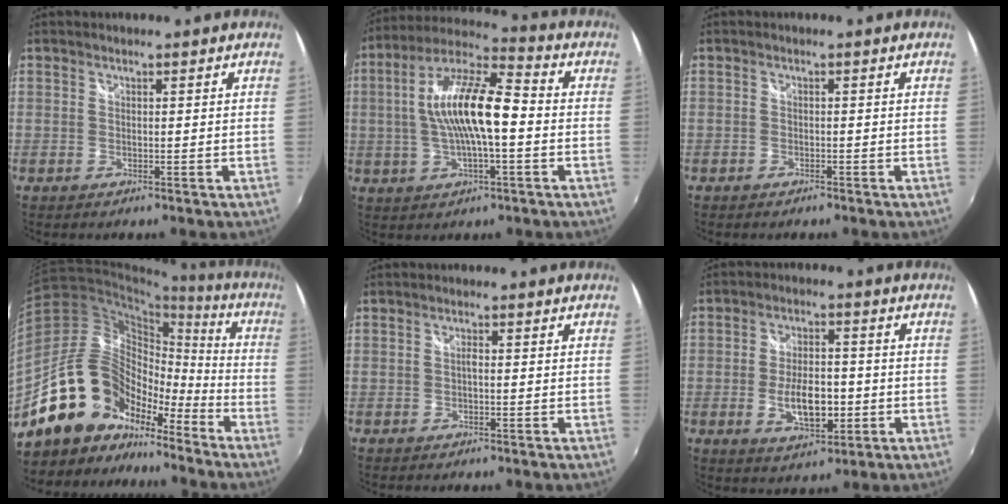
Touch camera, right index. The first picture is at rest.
{"total": 15.1, "force": [-0.5, 4.3, 14.5], "torque": [-0.275, 0.018, -0.016]}
{"total": 1.1, "force": [-0.9, 0.5, 0.2], "torque": [-0.007, -0.001, -0.015]}
{"total": 18.7, "force": [-13.3, 10.7, 7.7], "torque": [-0.151, 0.024, -0.229]}
{"total": 0.7, "force": [-0.2, 0.2, 0.6], "torque": [-0.012, 0.004, -0.006]}
{"total": 8.9, "force": [-2.1, 4.3, 7.4], "torque": [-0.142, -0.005, -0.028]}